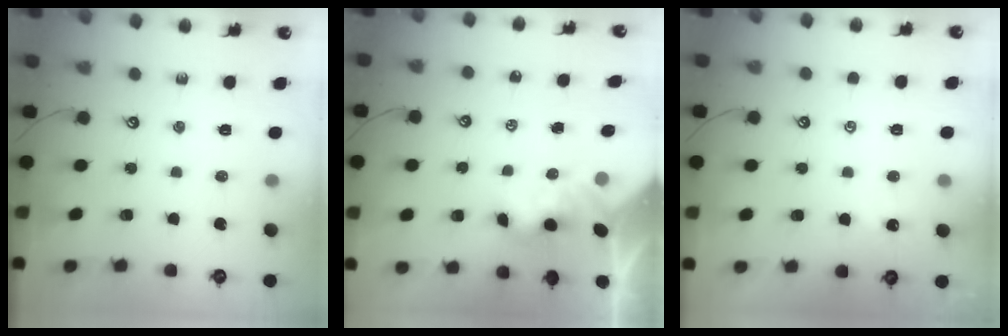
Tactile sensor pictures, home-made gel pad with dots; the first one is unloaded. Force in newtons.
{"total": 3.3, "press": 3.3, "slide": 0.3}
{"total": 1.5, "press": 1.4, "slide": 0.2}